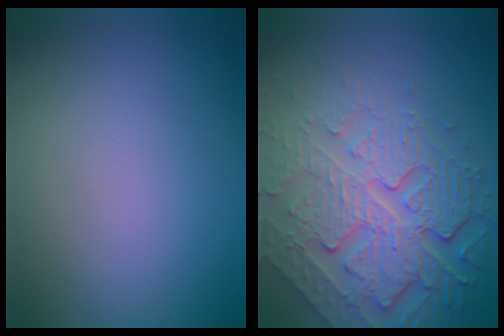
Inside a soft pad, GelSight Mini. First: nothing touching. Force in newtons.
{"total": 6.9, "press": 5.5, "slide": 4.2}